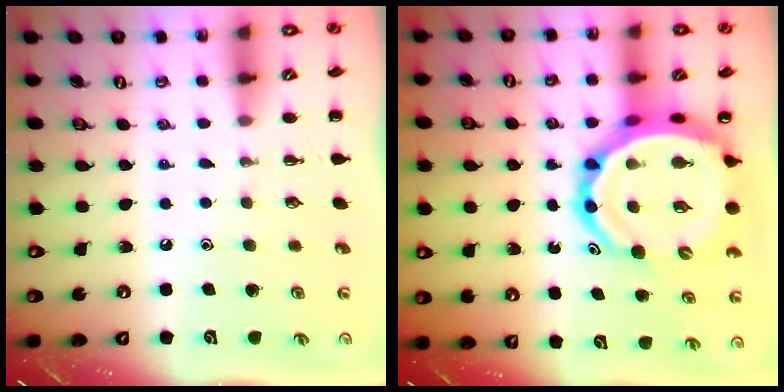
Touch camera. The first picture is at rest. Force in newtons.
{"total": 17.5, "press": 16.9, "slide": 4.7}